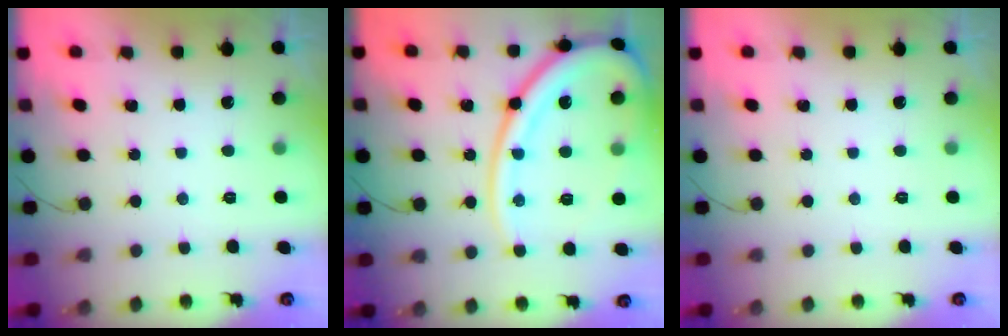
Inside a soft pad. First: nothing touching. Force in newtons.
{"total": 20.1, "press": 20.0, "slide": 2.2}
{"total": 0.0}